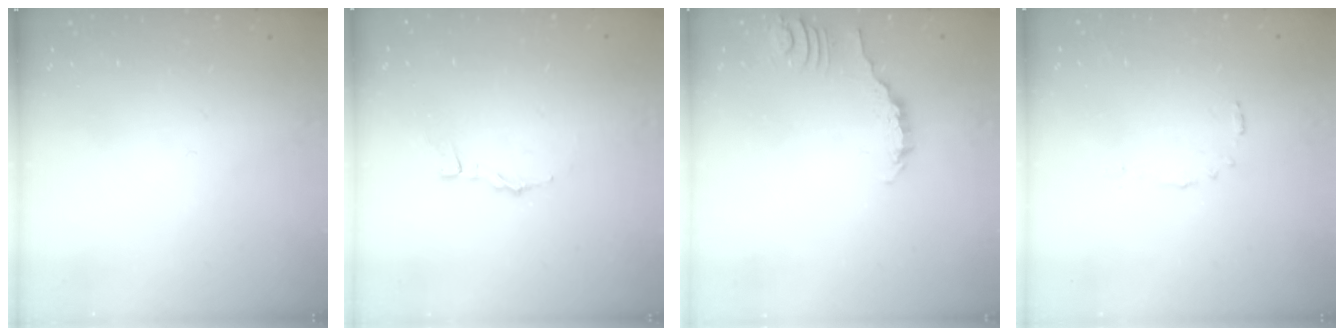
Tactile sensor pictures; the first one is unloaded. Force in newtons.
{"total": 2.5, "press": 2.5, "slide": 0.1}
{"total": 2.2, "press": 2.1, "slide": 0.3}
{"total": 3.8, "press": 3.8, "slide": 0.4}